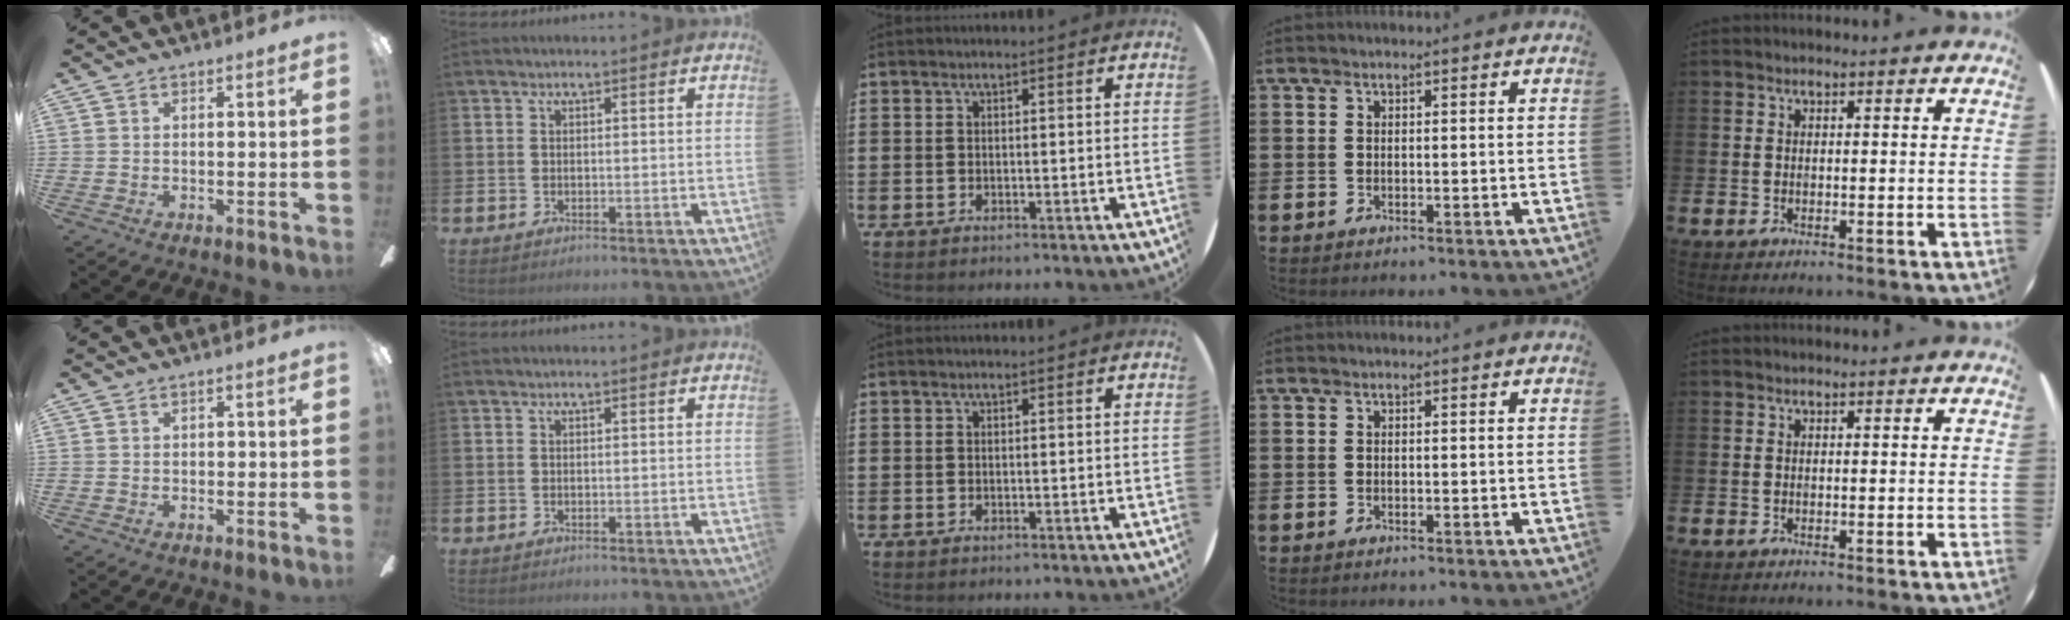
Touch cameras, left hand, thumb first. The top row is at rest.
{"thumb": {"total": 0.5, "force": [-0.2, 0.3, 0.4], "torque": [-0.006, 0.003, -0.004]}}